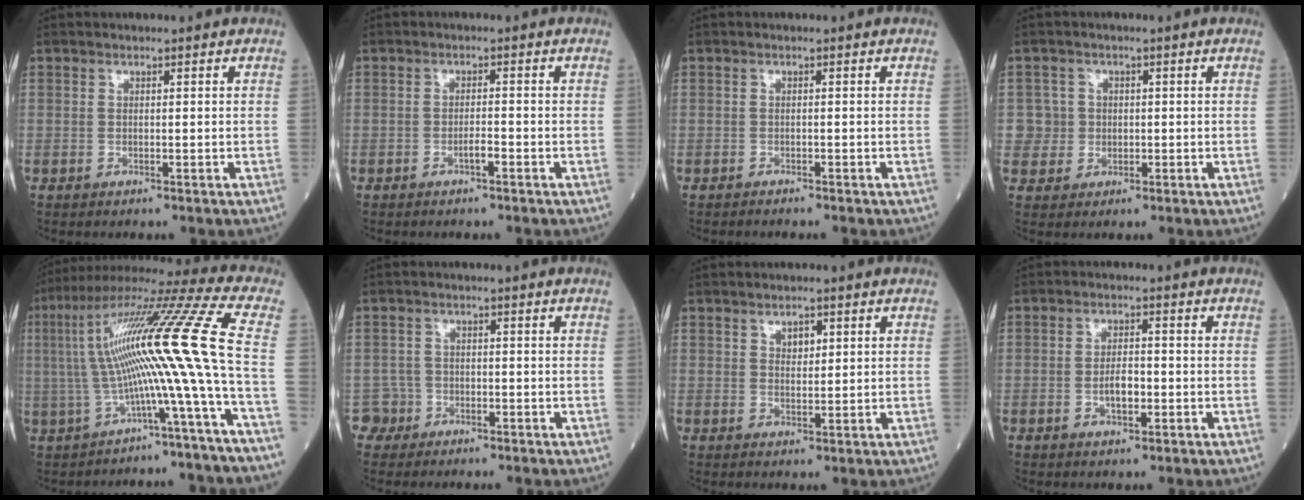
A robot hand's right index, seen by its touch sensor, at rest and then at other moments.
{"total": 1.6, "force": [-0.9, 0.2, 1.3], "torque": [-0.019, 0.003, -0.018]}
{"total": 1.3, "force": [-1.2, 0.1, 0.5], "torque": [-0.009, -0.002, -0.016]}
{"total": 3.7, "force": [0.2, 3.6, -0.2], "torque": [0.020, 0.007, 0.002]}
{"total": 18.2, "force": [-1.8, -1.6, 18.0], "torque": [-0.329, 0.037, -0.041]}
{"total": 2.7, "force": [-1.3, 2.3, -0.7], "torque": [0.020, 0.013, -0.028]}
{"total": 2.3, "force": [1.1, 1.3, 1.6], "torque": [-0.023, 0.000, 0.018]}
{"total": 3.6, "force": [-0.9, 1.5, 3.1], "torque": [-0.053, 0.003, -0.018]}